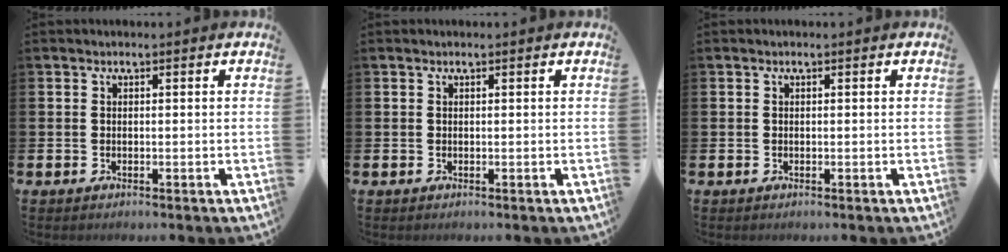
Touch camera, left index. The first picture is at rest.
{"total": 0.0}
{"total": 0.0}